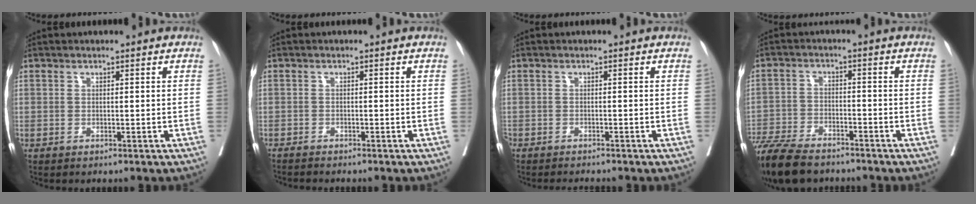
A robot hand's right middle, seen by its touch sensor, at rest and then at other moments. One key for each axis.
{"total": 1.7, "fx": -1.6, "fy": -0.1, "fz": 0.4, "tx": -0.007, "ty": -0.003, "tz": -0.026}
{"total": 3.4, "fx": -3.2, "fy": 0.2, "fz": 1.2, "tx": -0.013, "ty": -0.006, "tz": -0.047}
{"total": 13.3, "fx": -11.1, "fy": 3.8, "fz": 6.3, "tx": -0.127, "ty": -0.022, "tz": -0.185}